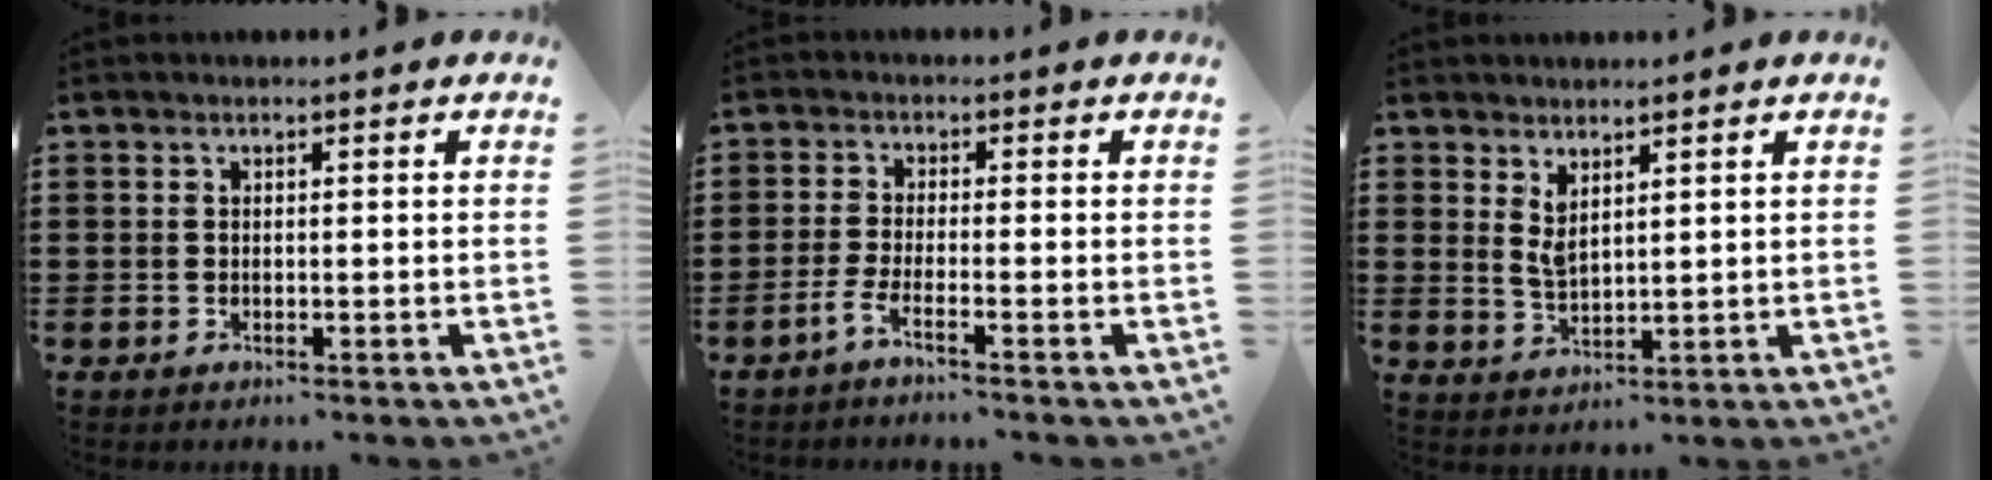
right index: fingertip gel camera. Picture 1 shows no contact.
{"total": 2.7, "force": [-1.9, -0.3, 1.8], "torque": [-0.047, -0.006, -0.042]}
{"total": 2.9, "force": [2.1, 1.0, 1.7], "torque": [-0.037, 0.002, 0.040]}